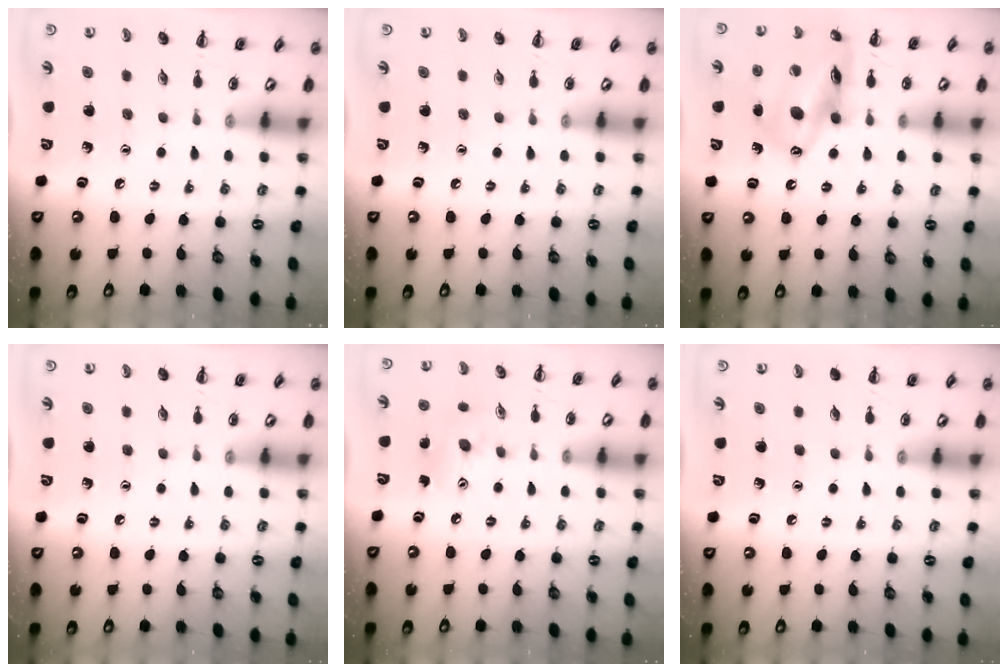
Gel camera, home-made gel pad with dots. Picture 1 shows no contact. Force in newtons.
{"total": 0.0}
{"total": 17.0, "press": 16.7, "slide": 3.4}
{"total": 0.0}
{"total": 8.3, "press": 8.3, "slide": 0.7}
{"total": 0.0}